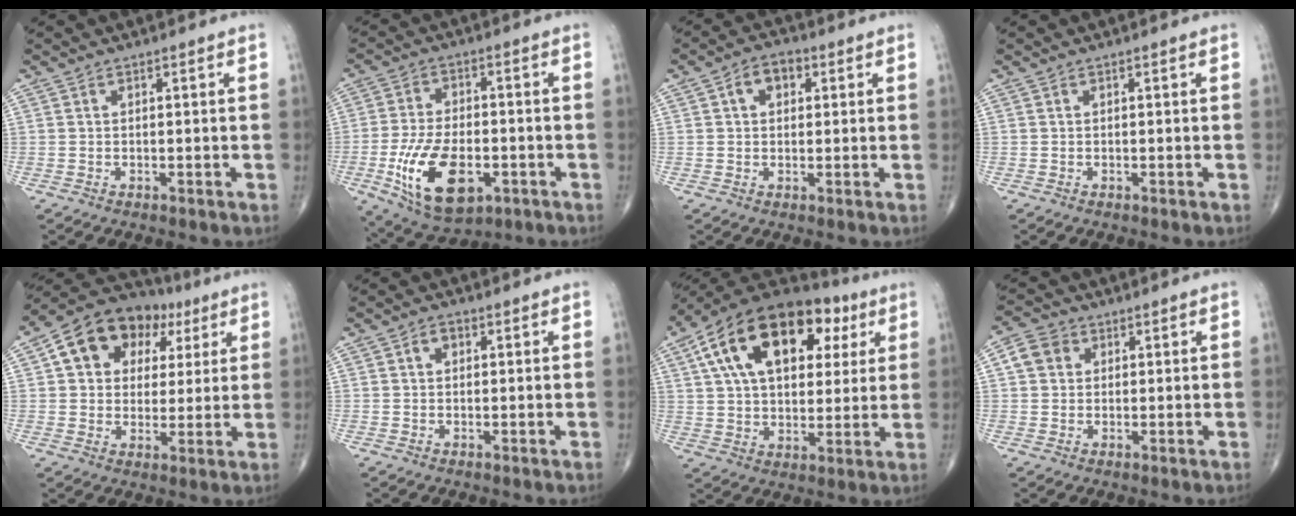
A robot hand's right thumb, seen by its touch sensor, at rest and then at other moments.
{"total": 15.8, "force": [-5.1, 8.3, 12.5], "torque": [-0.218, 0.005, -0.079]}
{"total": 5.1, "force": [1.5, 3.5, 3.3], "torque": [-0.037, 0.011, 0.018]}
{"total": 0.0}
{"total": 16.0, "force": [5.7, 12.0, 8.9], "torque": [-0.104, 0.016, 0.085]}
{"total": 2.1, "force": [0.5, 1.5, 1.2], "torque": [-0.013, 0.008, 0.006]}
{"total": 24.9, "force": [9.4, 14.4, 18.0], "torque": [-0.287, 0.022, 0.149]}
{"total": 4.8, "force": [1.2, 4.2, 2.1], "torque": [-0.025, 0.008, 0.015]}